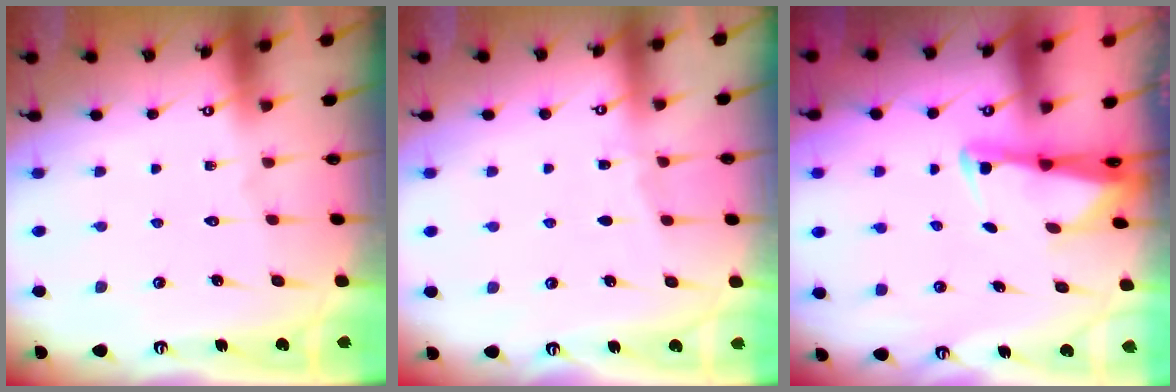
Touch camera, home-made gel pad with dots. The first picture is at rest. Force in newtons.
{"total": 2.9, "press": 2.9, "slide": 0.4}
{"total": 2.4, "press": 2.3, "slide": 0.5}